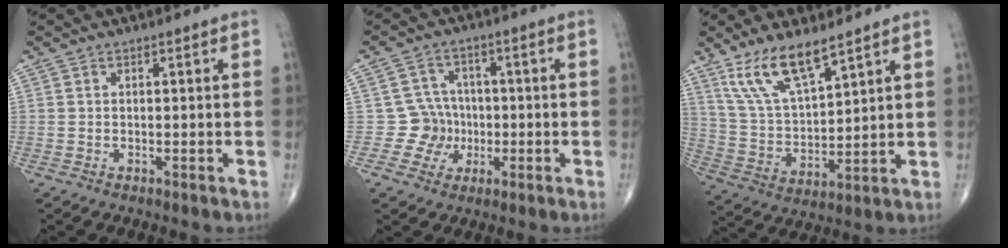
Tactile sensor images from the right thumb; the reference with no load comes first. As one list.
[{"total": 6.0, "force": [-1.2, 5.9, 0.7], "torque": [0.030, 0.019, -0.024]}, {"total": 12.2, "force": [8.4, 3.6, 8.1], "torque": [-0.150, -0.040, 0.179]}]